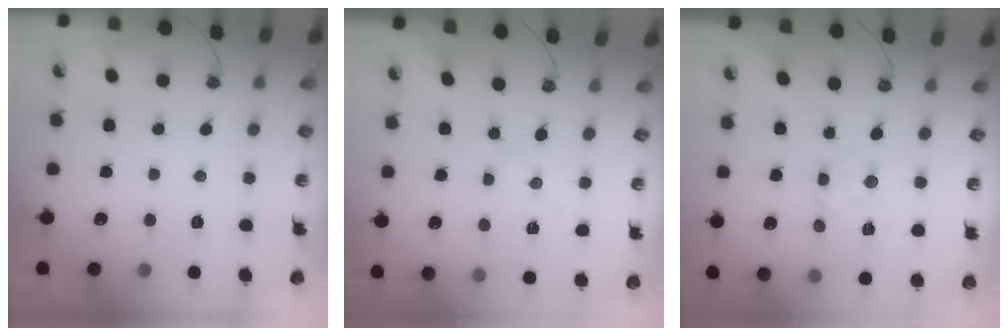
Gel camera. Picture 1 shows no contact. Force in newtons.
{"total": 1.4, "press": 1.3, "slide": 0.4}
{"total": 6.0, "press": 6.0, "slide": 0.3}